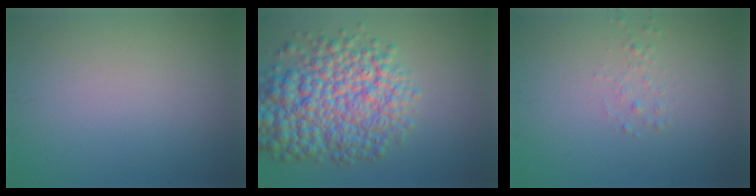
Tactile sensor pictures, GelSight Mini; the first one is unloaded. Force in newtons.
{"total": 9.9, "press": 9.9, "slide": 0.3}
{"total": 0.8, "press": 0.7, "slide": 0.1}